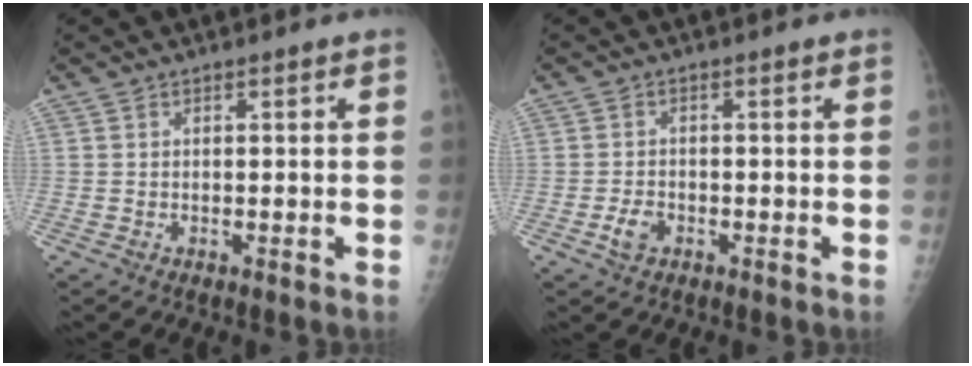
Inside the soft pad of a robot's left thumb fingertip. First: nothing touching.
{"total": 2.8, "force": [-1.3, 1.9, 1.7], "torque": [-0.030, 0.003, -0.022]}